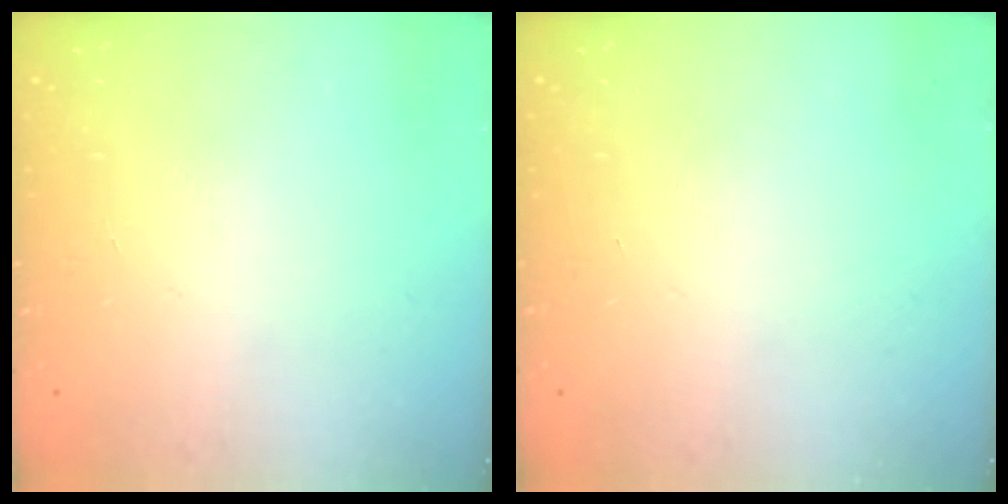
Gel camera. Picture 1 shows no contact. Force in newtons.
{"total": 0.0}